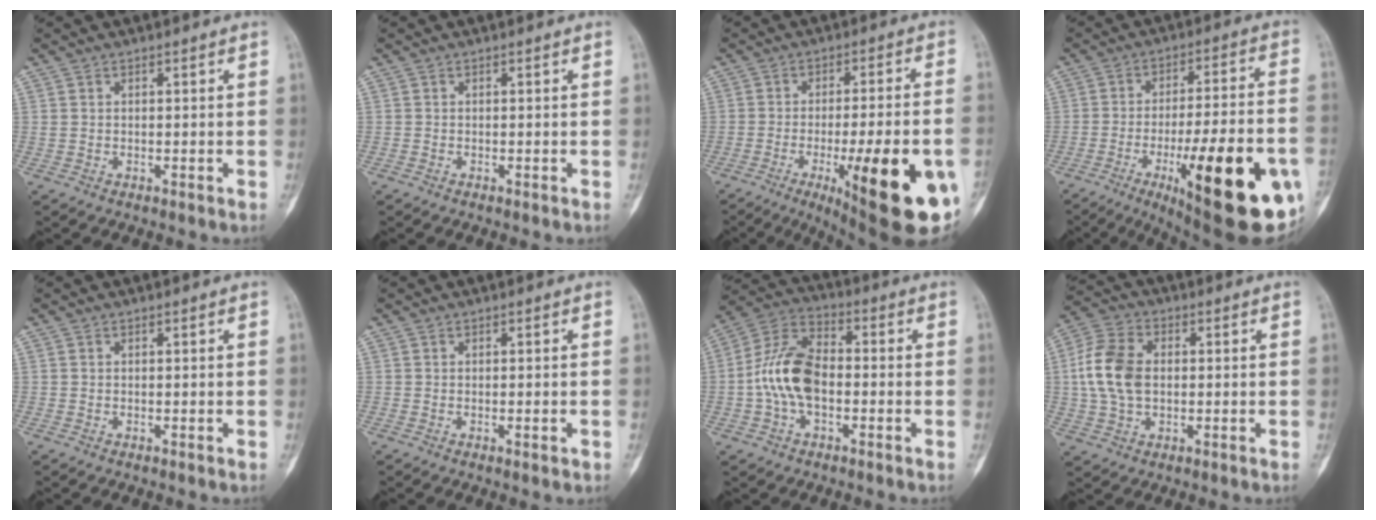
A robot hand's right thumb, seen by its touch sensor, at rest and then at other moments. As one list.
[{"total": 0.0}, {"total": 24.7, "force": [-8.6, 6.0, 22.4], "torque": [-0.251, -0.002, -0.106]}, {"total": 28.7, "force": [-10.4, 7.5, 25.7], "torque": [-0.312, 0.017, -0.137]}, {"total": 0.0}, {"total": 1.2, "force": [-0.3, 0.2, 1.1], "torque": [-0.009, -0.003, -0.004]}, {"total": 12.2, "force": [-1.5, 7.2, 9.8], "torque": [-0.193, 0.038, -0.037]}, {"total": 11.3, "force": [0.5, 7.7, 8.3], "torque": [-0.166, 0.014, 0.007]}]